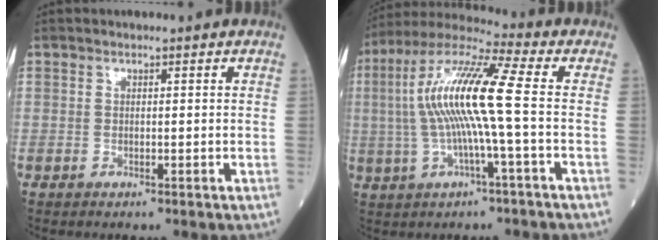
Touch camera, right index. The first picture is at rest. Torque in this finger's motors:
{"motor_torque": [2.08, 0.07, 0.88, 0.21]}